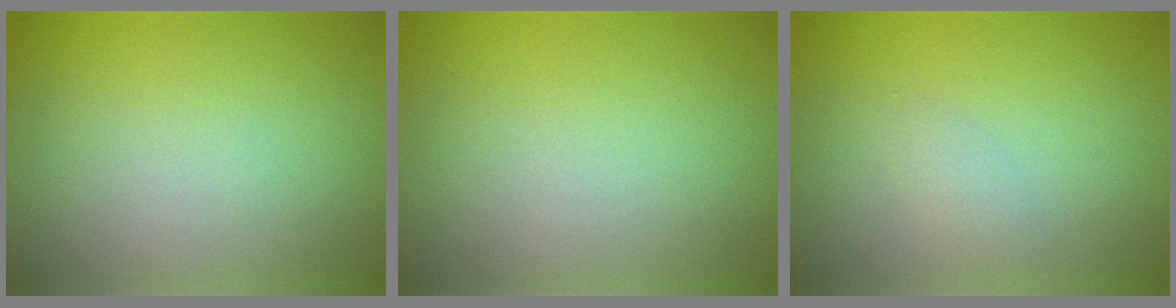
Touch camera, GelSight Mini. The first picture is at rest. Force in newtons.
{"total": 0.0}
{"total": 1.1, "press": 1.1, "slide": 0.1}